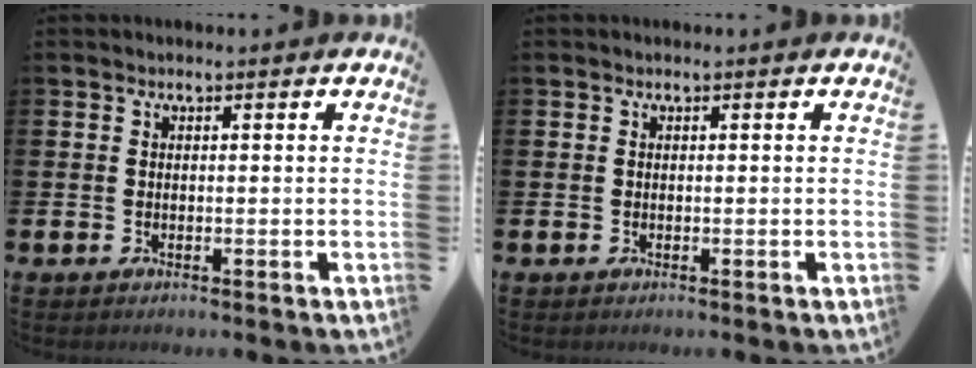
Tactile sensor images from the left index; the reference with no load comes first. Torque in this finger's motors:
{"motor_torque": [-0.01, 0.00, 0.00, 0.01]}